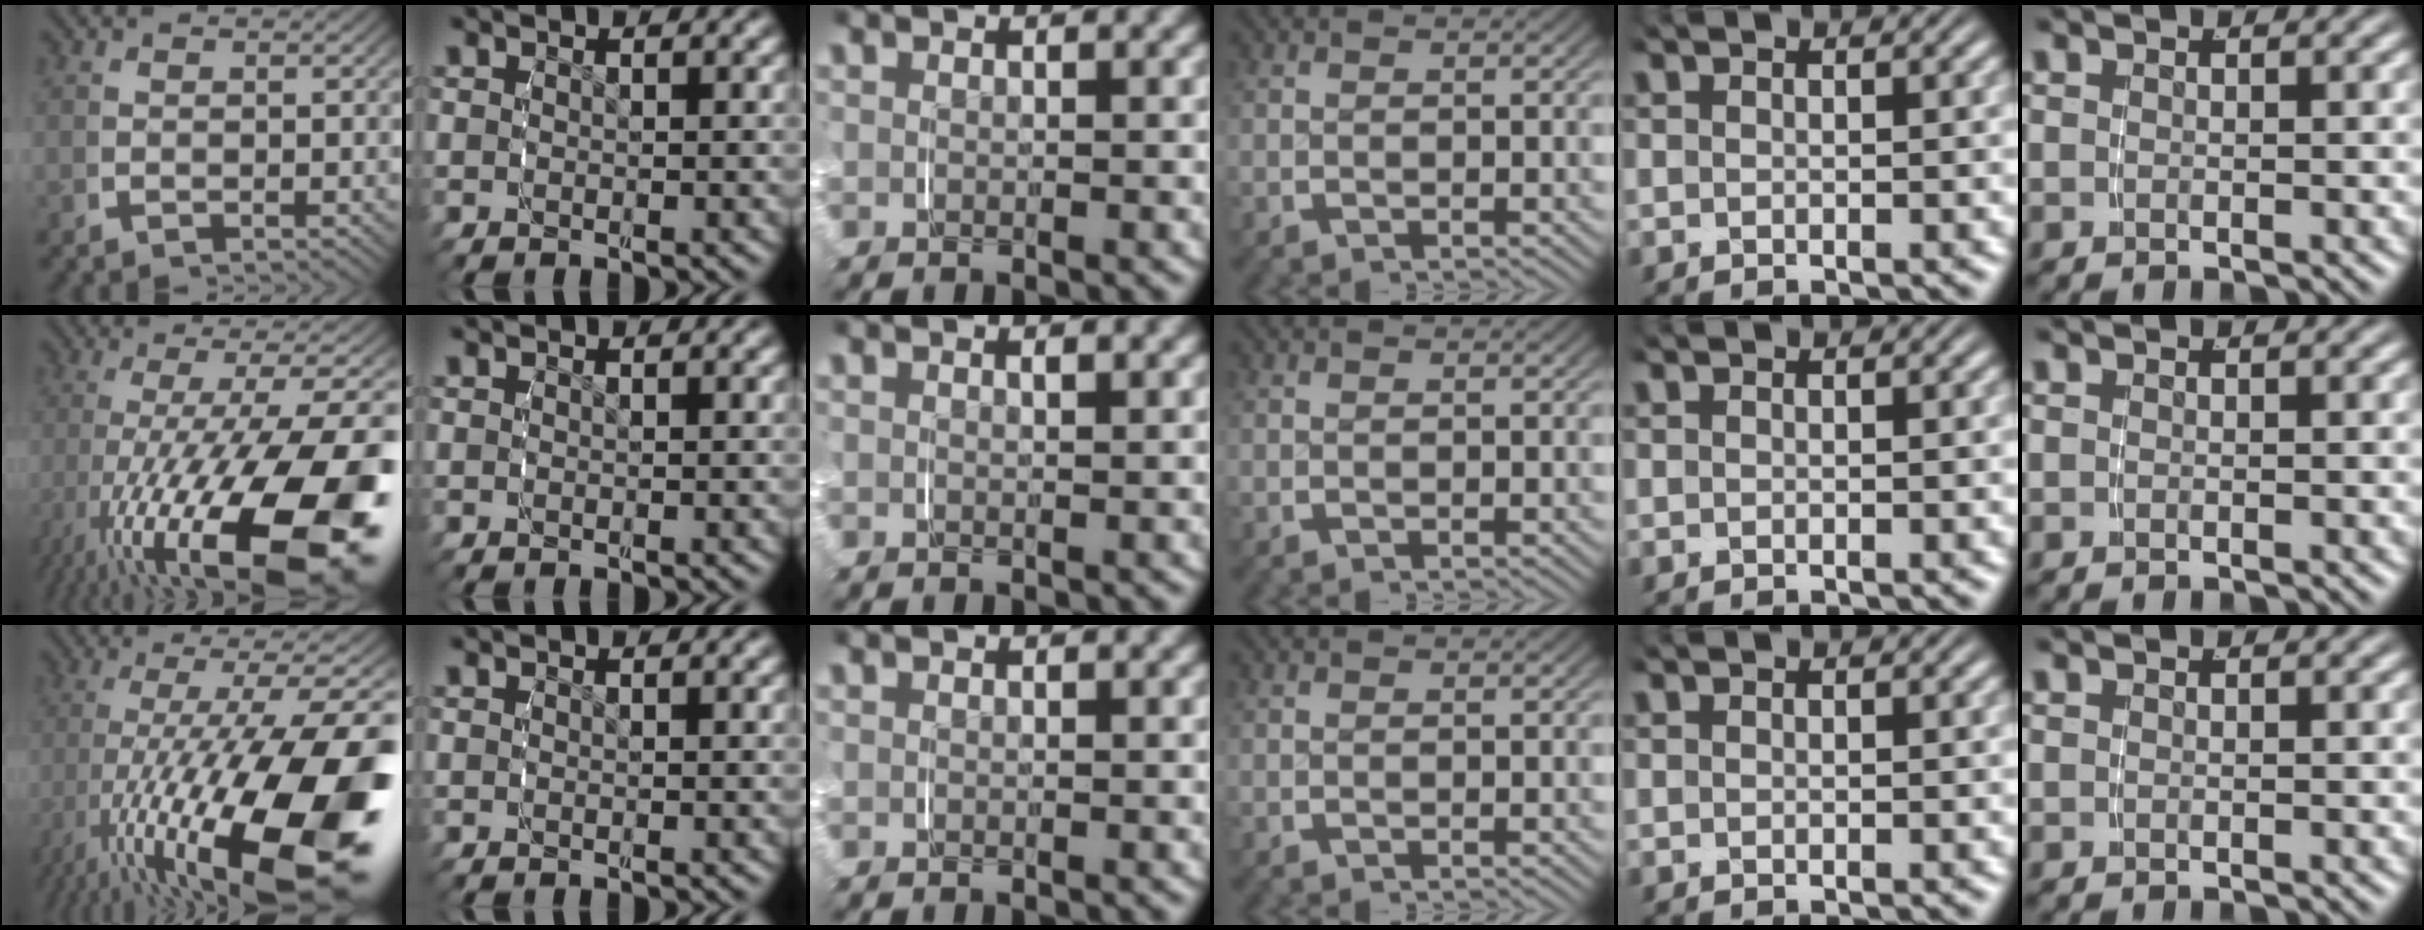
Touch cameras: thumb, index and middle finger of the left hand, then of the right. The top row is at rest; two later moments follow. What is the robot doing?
{"motion": "grasp_and_lifting", "object": "glasses case"}